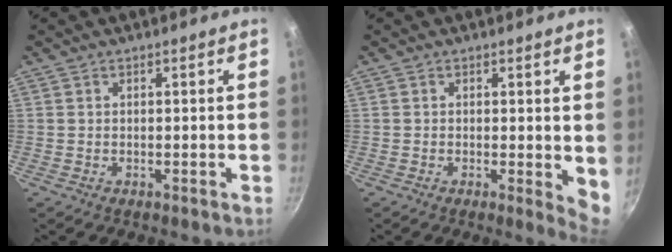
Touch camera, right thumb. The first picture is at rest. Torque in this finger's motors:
{"motor_torque": [-0.06, 0.54, 0.11, 0.01, 0.00]}